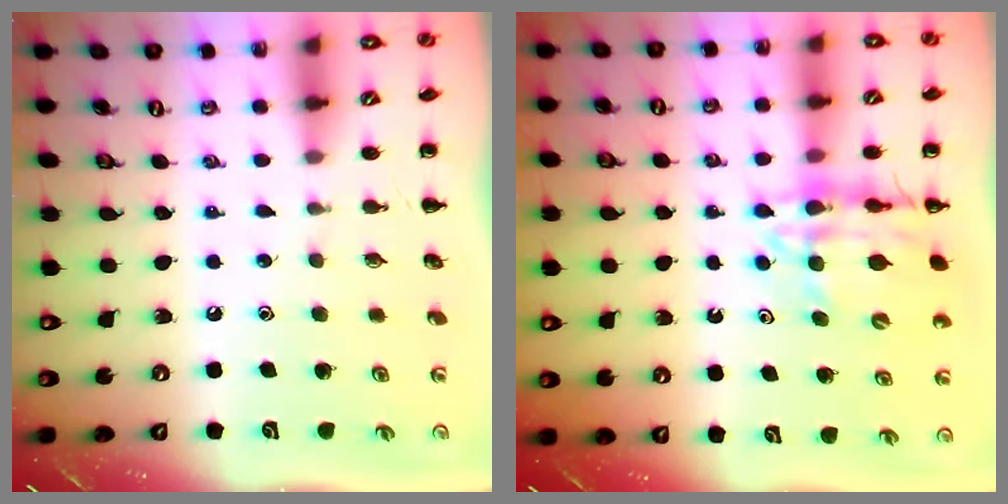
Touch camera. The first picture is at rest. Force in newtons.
{"total": 13.5, "press": 13.1, "slide": 3.4}